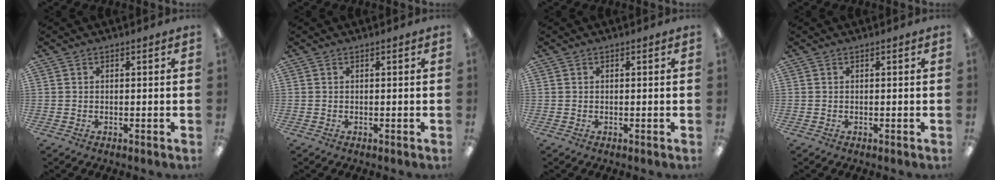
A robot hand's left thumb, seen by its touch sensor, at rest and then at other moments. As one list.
[{"total": 0.0}, {"total": 0.0}, {"total": 0.0}]